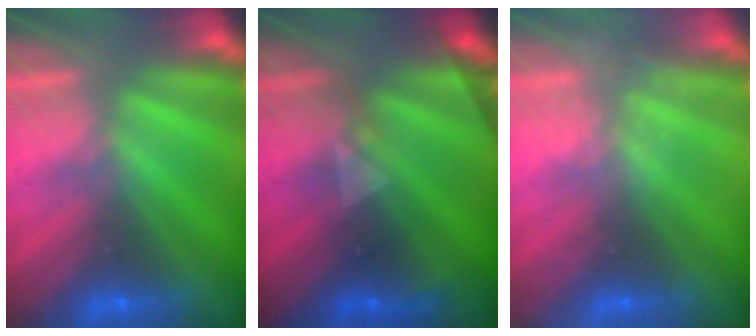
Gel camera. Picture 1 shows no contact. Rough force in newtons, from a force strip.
{"total": 2.5}
{"total": 2.2}